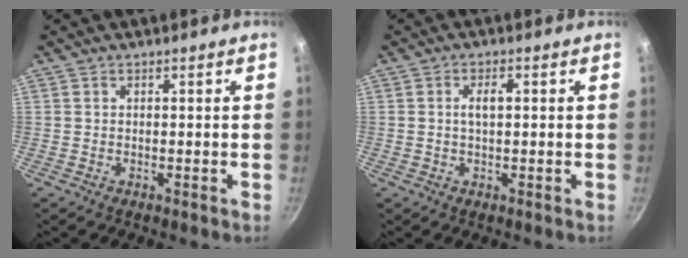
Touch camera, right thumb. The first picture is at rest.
{"total": 2.8, "force": [0.3, 1.2, 2.5], "torque": [-0.044, 0.007, 0.004]}